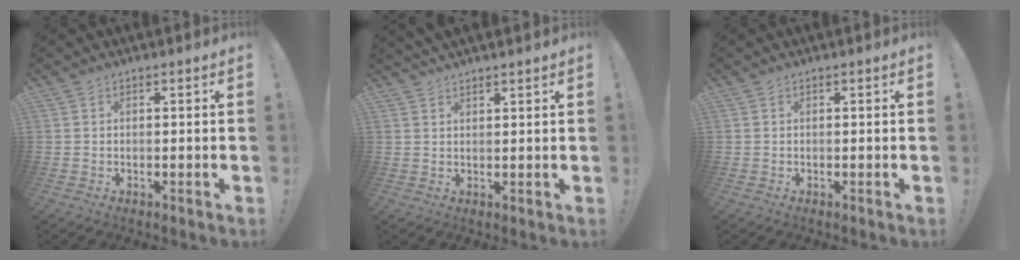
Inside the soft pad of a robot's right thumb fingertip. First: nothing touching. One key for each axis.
{"total": 2.1, "fx": 2.1, "fy": -0.1, "fz": 0.5, "tx": -0.003, "ty": -0.014, "tz": 0.036}
{"total": 0.0}